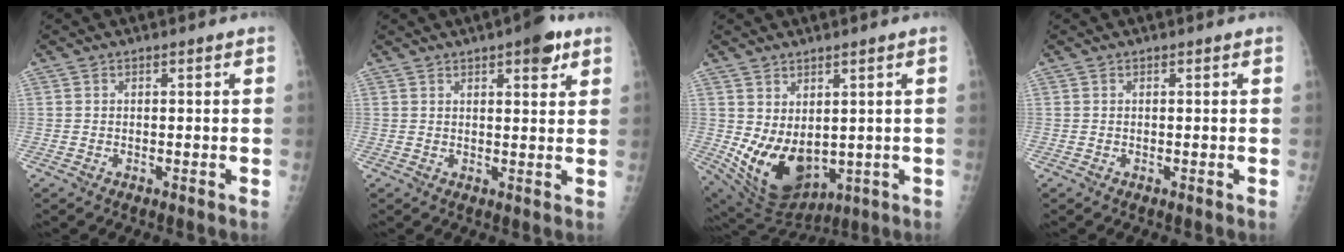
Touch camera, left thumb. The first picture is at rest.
{"total": 5.9, "force": [3.4, 2.0, 4.4], "torque": [-0.045, -0.011, 0.039]}
{"total": 12.8, "force": [0.2, 8.0, 9.9], "torque": [-0.153, -0.027, 0.040]}
{"total": 0.0}